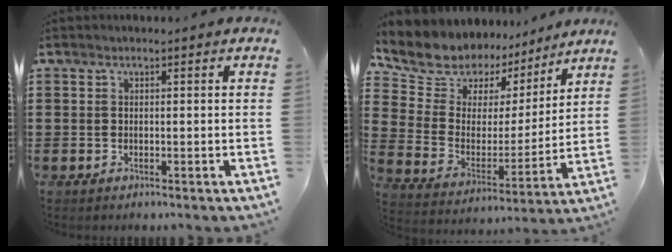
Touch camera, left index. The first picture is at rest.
{"total": 8.5, "force": [7.4, 4.2, -0.3], "torque": [-0.057, -0.067, 0.135]}